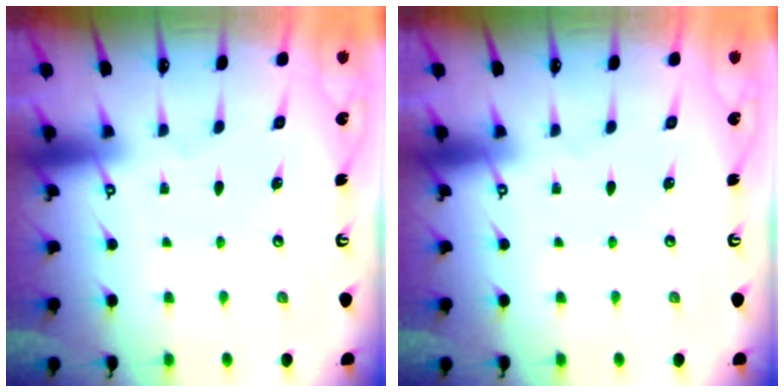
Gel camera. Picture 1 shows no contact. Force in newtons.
{"total": 0.0}